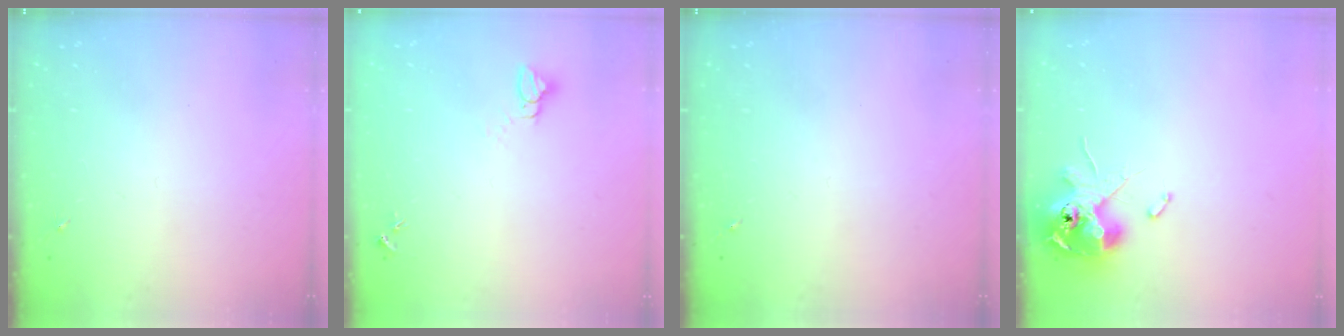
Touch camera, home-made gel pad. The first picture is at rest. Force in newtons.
{"total": 2.8, "press": 2.8, "slide": 0.1}
{"total": 0.0}
{"total": 11.6, "press": 11.4, "slide": 2.1}